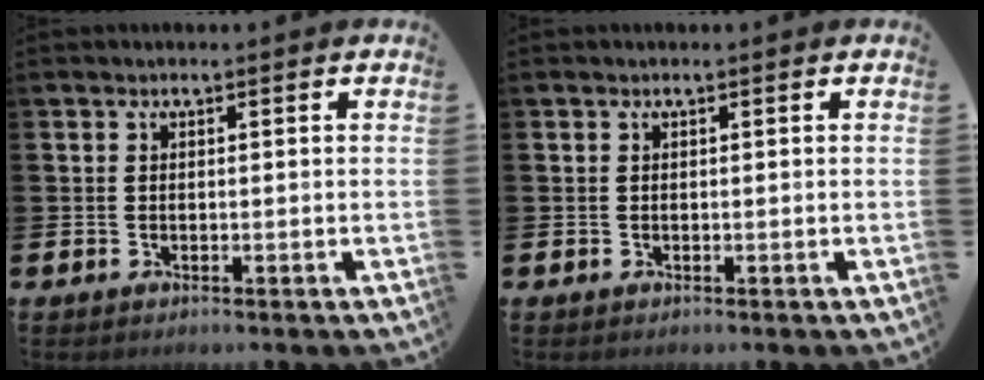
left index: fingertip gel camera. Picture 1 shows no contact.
{"total": 0.0}